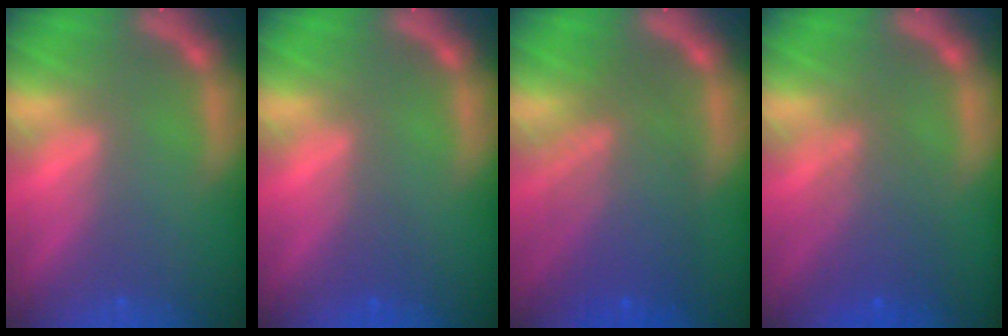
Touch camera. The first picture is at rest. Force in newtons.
{"total": 1.0}
{"total": 7.6}
{"total": 4.1}